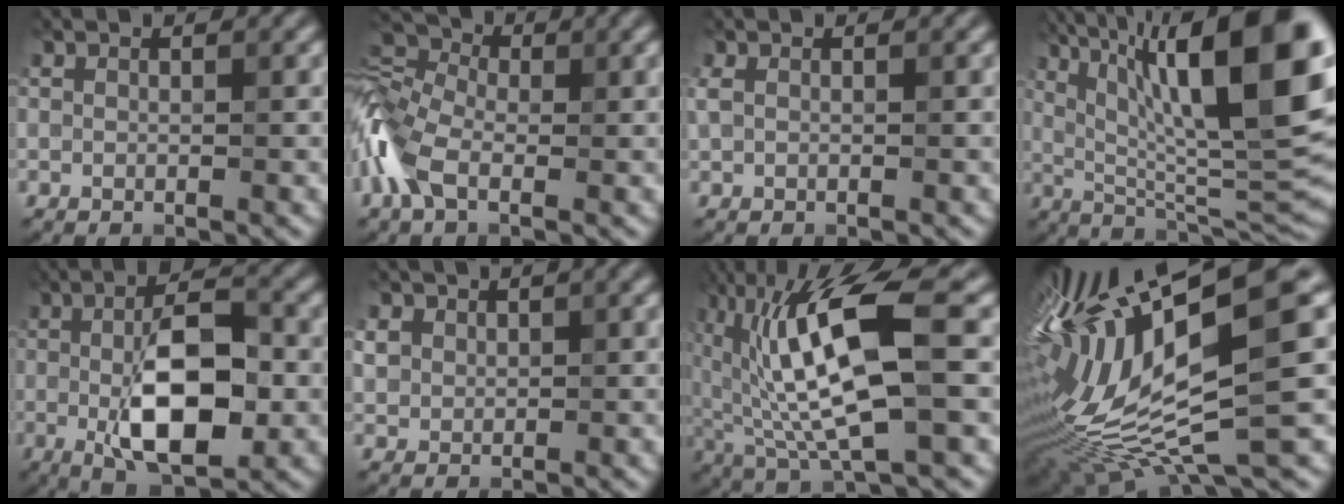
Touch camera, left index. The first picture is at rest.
{"total": 6.7, "force": [-2.7, 3.7, 4.9], "torque": [-0.125, 0.007, -0.080]}
{"total": 0.0}
{"total": 14.9, "force": [4.9, 4.0, 13.5], "torque": [-0.199, 0.009, 0.085]}
{"total": 8.3, "force": [-1.2, 3.4, 7.5], "torque": [-0.124, -0.004, -0.022]}
{"total": 1.1, "force": [0.3, 0.9, -0.6], "torque": [0.010, -0.003, 0.007]}
{"total": 10.8, "force": [1.1, 3.0, 10.4], "torque": [-0.185, 0.002, 0.017]}
{"total": 14.3, "force": [2.2, 4.0, 13.6], "torque": [-0.275, 0.005, 0.052]}